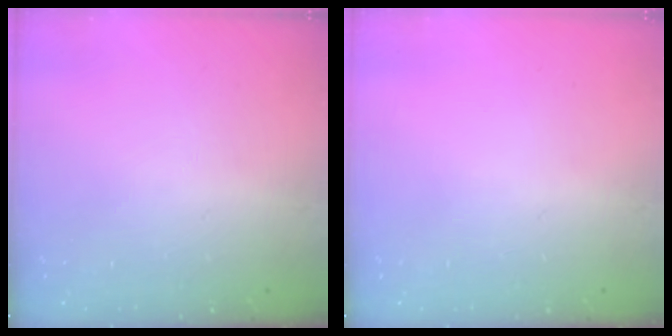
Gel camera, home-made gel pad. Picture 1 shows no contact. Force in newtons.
{"total": 0.0}